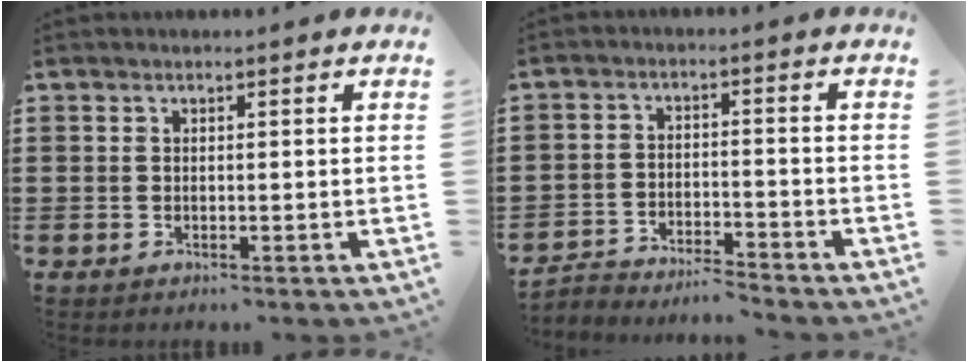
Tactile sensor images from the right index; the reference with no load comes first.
{"total": 3.8, "force": [-3.8, 0.1, -0.4], "torque": [-0.003, 0.002, -0.082]}